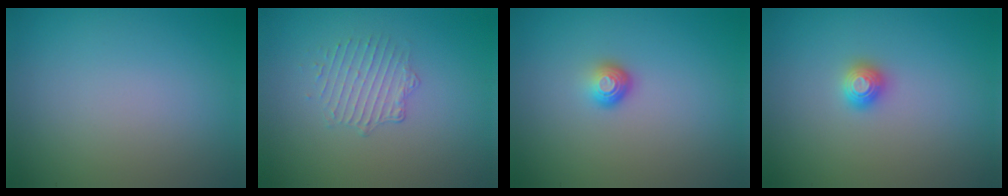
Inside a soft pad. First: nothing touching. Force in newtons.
{"total": 1.7, "press": 1.1, "slide": 1.3}
{"total": 1.5, "press": 1.0, "slide": 1.1}
{"total": 1.2, "press": 1.2, "slide": 0.3}